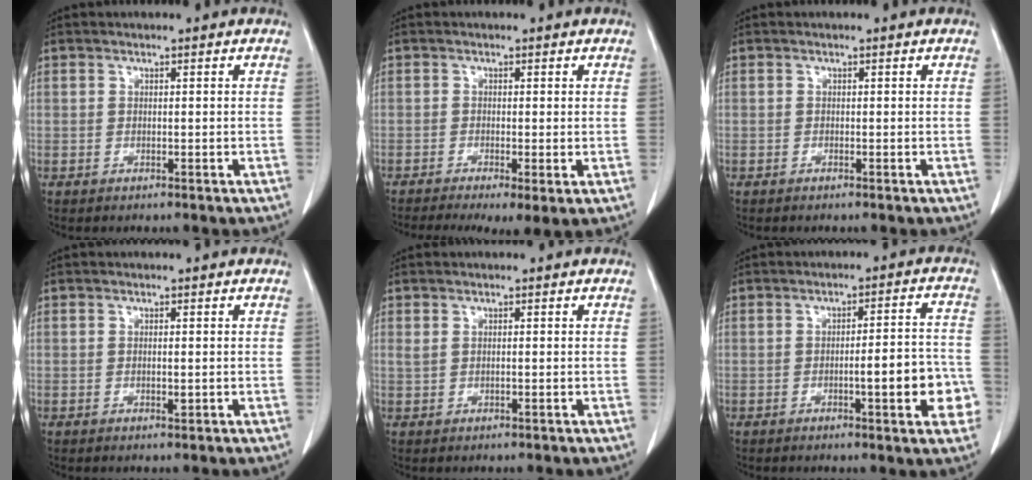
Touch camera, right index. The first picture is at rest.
{"total": 7.3, "force": [-4.3, 1.9, 5.6], "torque": [-0.088, -0.019, -0.072]}
{"total": 0.0}
{"total": 0.8, "force": [-0.1, 0.1, 0.8], "torque": [-0.015, -0.004, 0.000]}
{"total": 0.9, "force": [0.3, 0.3, 0.8], "torque": [-0.027, 0.005, 0.011]}
{"total": 8.5, "force": [-2.7, 1.5, 8.0], "torque": [-0.097, 0.016, -0.031]}